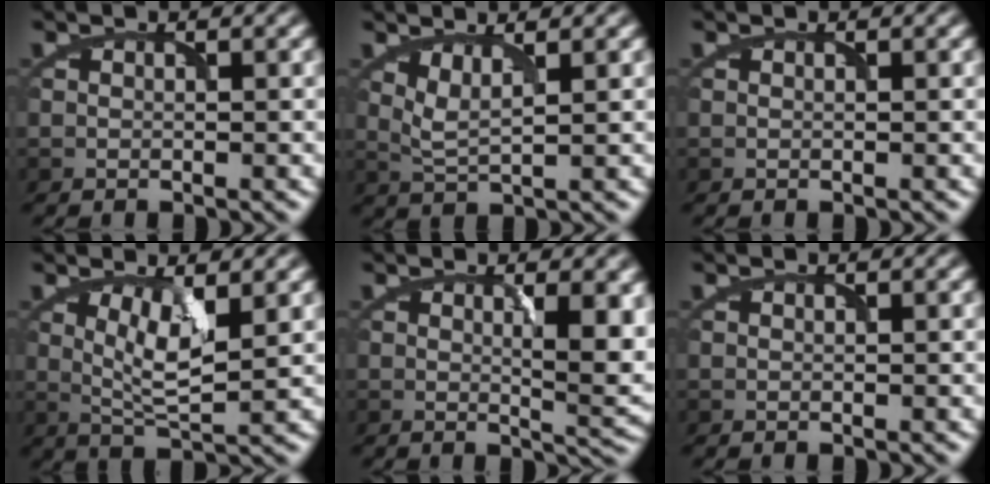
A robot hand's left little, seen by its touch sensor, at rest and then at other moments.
{"total": 2.2, "force": [1.1, 0.5, 1.8], "torque": [-0.041, -0.007, 0.025]}
{"total": 0.0}
{"total": 4.0, "force": [1.0, 1.1, 3.7], "torque": [-0.075, -0.006, 0.023]}
{"total": 4.7, "force": [1.1, 1.4, 4.4], "torque": [-0.062, -0.008, 0.023]}
{"total": 0.0}